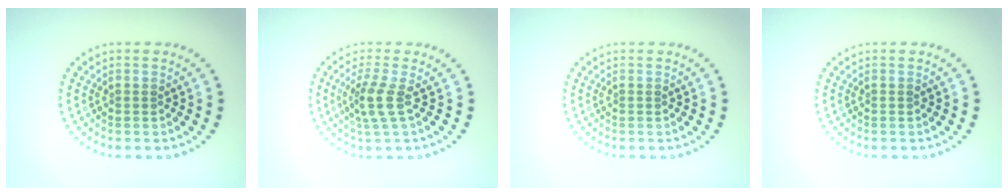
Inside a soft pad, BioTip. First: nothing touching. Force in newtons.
{"total": 2.5, "press": 1.9, "slide": 1.6}
{"total": 0.0}
{"total": 0.0}